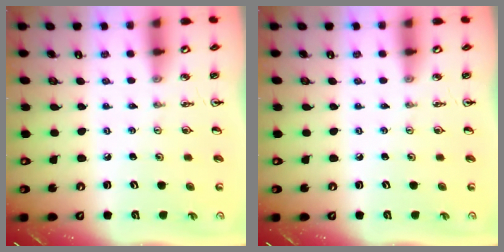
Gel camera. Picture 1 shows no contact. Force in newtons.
{"total": 0.0}